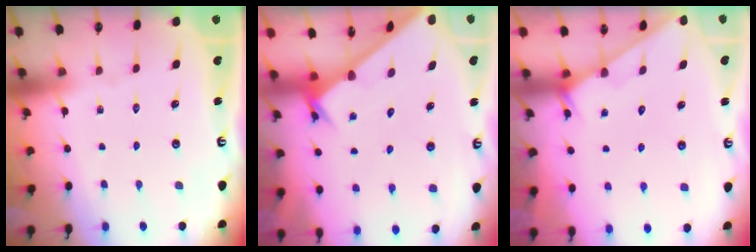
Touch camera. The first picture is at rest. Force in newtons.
{"total": 2.4, "press": 2.4, "slide": 0.2}
{"total": 2.7, "press": 2.7, "slide": 0.2}